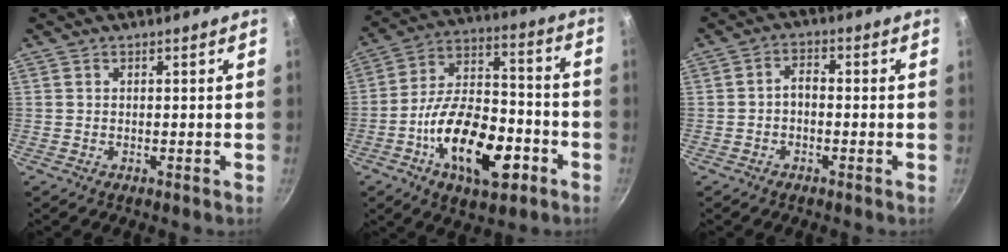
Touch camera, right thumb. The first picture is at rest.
{"total": 20.1, "force": [-8.0, 10.0, 15.5], "torque": [-0.229, 0.051, -0.139]}
{"total": 3.0, "force": [-0.8, 1.9, 2.2], "torque": [-0.032, 0.018, -0.021]}